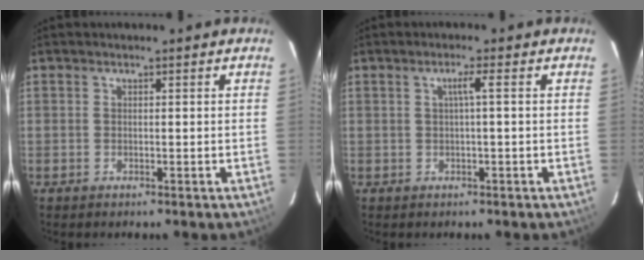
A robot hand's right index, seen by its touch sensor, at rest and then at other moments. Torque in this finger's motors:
{"motor_torque": [0.24, 0.02, 0.16, 0.05]}